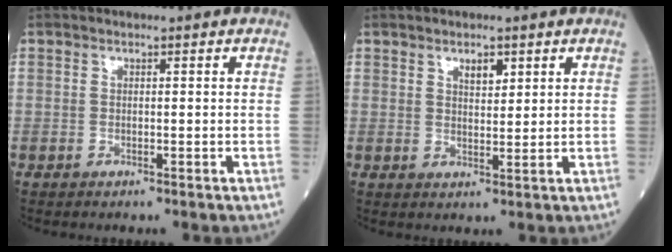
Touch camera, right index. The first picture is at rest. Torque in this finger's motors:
{"motor_torque": [-0.01, 0.01, -0.02, 0.00]}